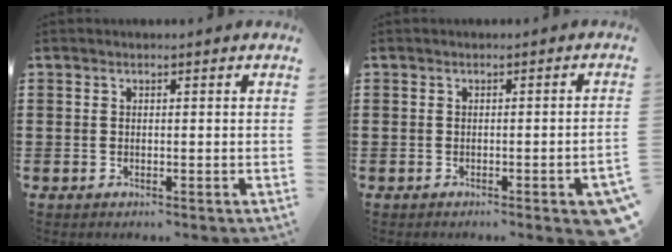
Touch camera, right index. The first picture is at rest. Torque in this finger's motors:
{"motor_torque": [2.14, 0.00, 1.05, 0.10]}